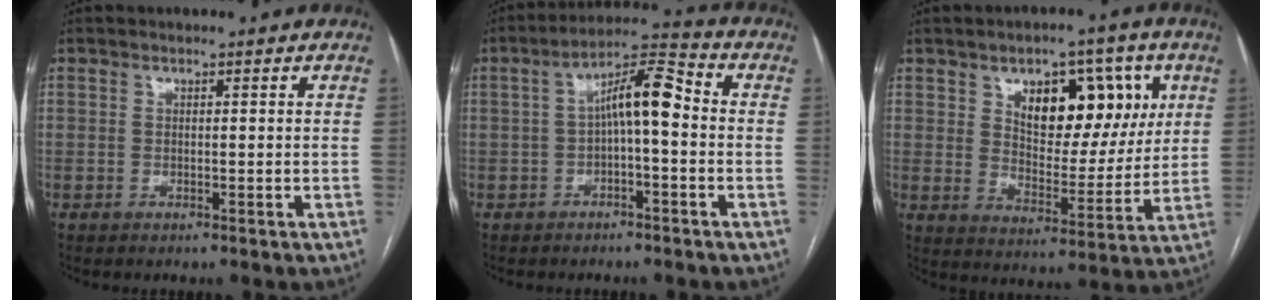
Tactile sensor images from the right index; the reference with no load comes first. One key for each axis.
{"total": 8.1, "fx": -0.2, "fy": 1.2, "fz": 8.0, "tx": -0.137, "ty": 0.034, "tz": -0.007}
{"total": 13.4, "fx": 5.4, "fy": 6.8, "fz": 10.3, "tx": -0.138, "ty": 0.015, "tz": 0.090}